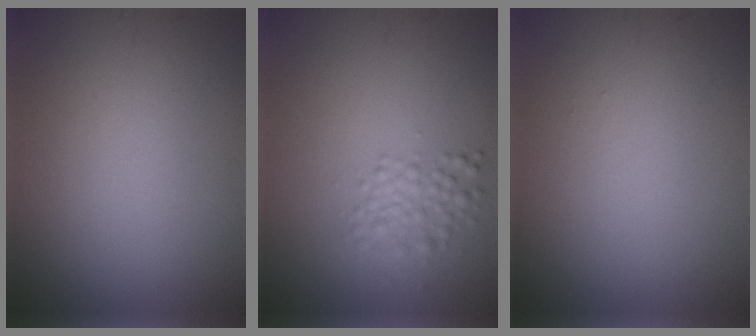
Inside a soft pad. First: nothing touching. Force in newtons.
{"total": 2.3, "press": 2.3, "slide": 0.1}
{"total": 0.0}